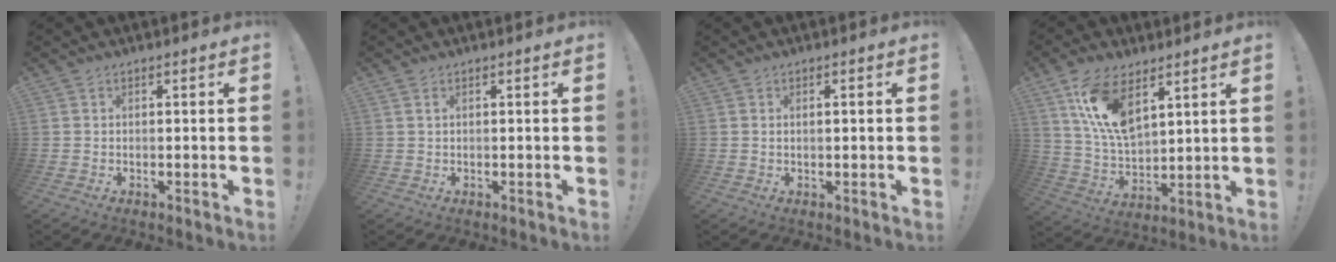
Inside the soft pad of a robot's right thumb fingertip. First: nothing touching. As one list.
[{"total": 1.1, "force": [0.5, 0.3, 0.9], "torque": [-0.018, 0.001, 0.010]}, {"total": 1.0, "force": [0.3, 0.2, 1.0], "torque": [-0.012, -0.002, 0.003]}, {"total": 14.8, "force": [8.2, 7.3, 9.9], "torque": [-0.209, -0.040, 0.151]}]